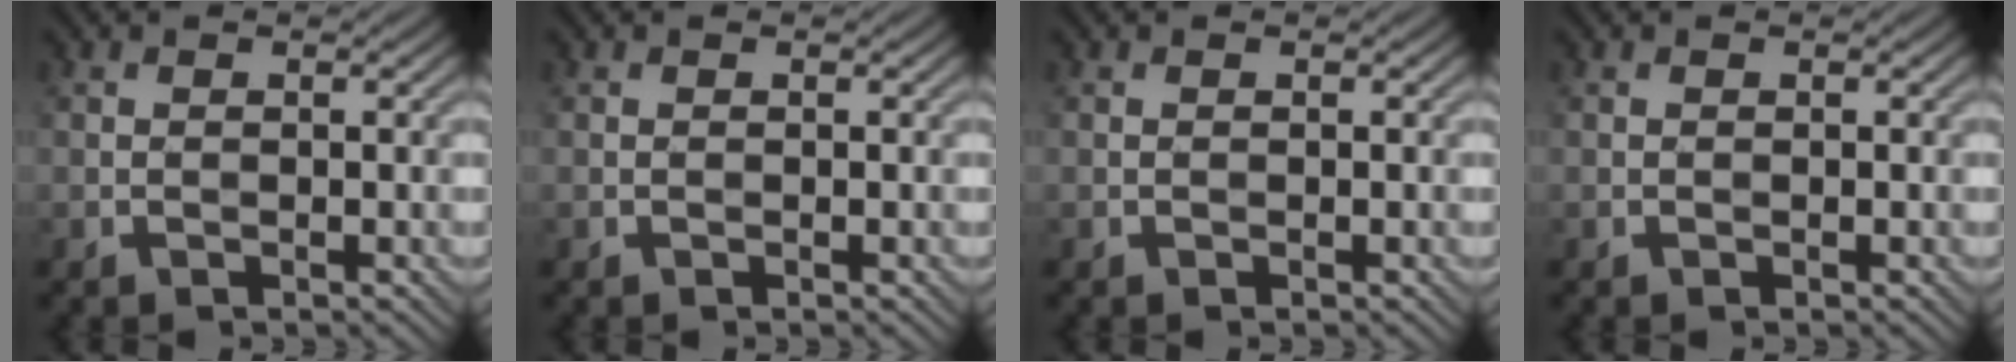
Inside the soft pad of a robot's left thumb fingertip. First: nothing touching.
{"total": 0.0}
{"total": 0.0}
{"total": 0.0}